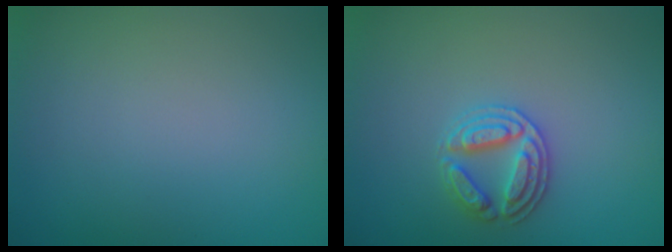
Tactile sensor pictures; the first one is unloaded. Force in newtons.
{"total": 2.8, "press": 2.8, "slide": 0.2}